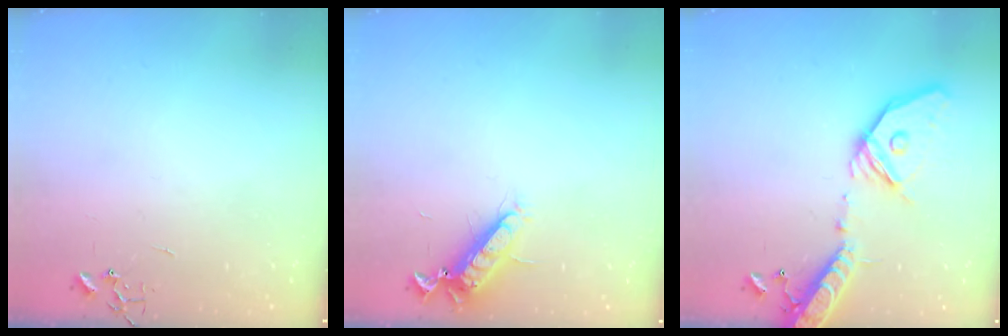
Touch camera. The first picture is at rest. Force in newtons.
{"total": 12.4, "press": 12.3, "slide": 1.5}
{"total": 21.3, "press": 20.9, "slide": 4.1}